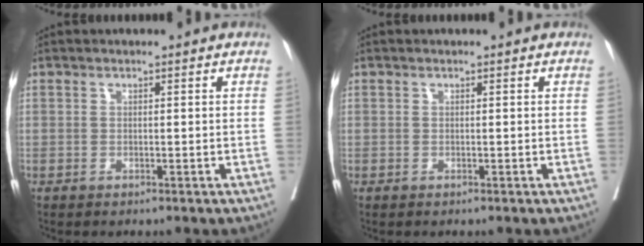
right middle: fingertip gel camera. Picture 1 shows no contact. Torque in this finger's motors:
{"motor_torque": [-0.09, 0.01, -0.16, -0.03]}